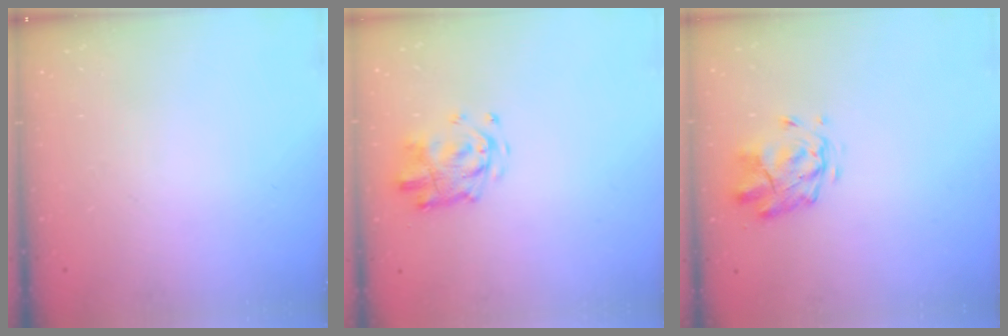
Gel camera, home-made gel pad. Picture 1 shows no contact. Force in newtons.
{"total": 3.8, "press": 3.8, "slide": 0.4}
{"total": 2.8, "press": 2.4, "slide": 1.3}